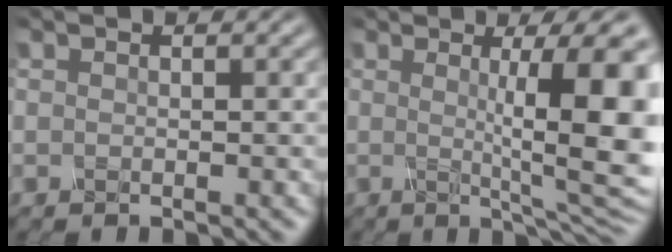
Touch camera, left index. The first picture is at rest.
{"total": 11.0, "force": [1.1, 2.5, 10.7], "torque": [-0.121, 0.002, 0.017]}